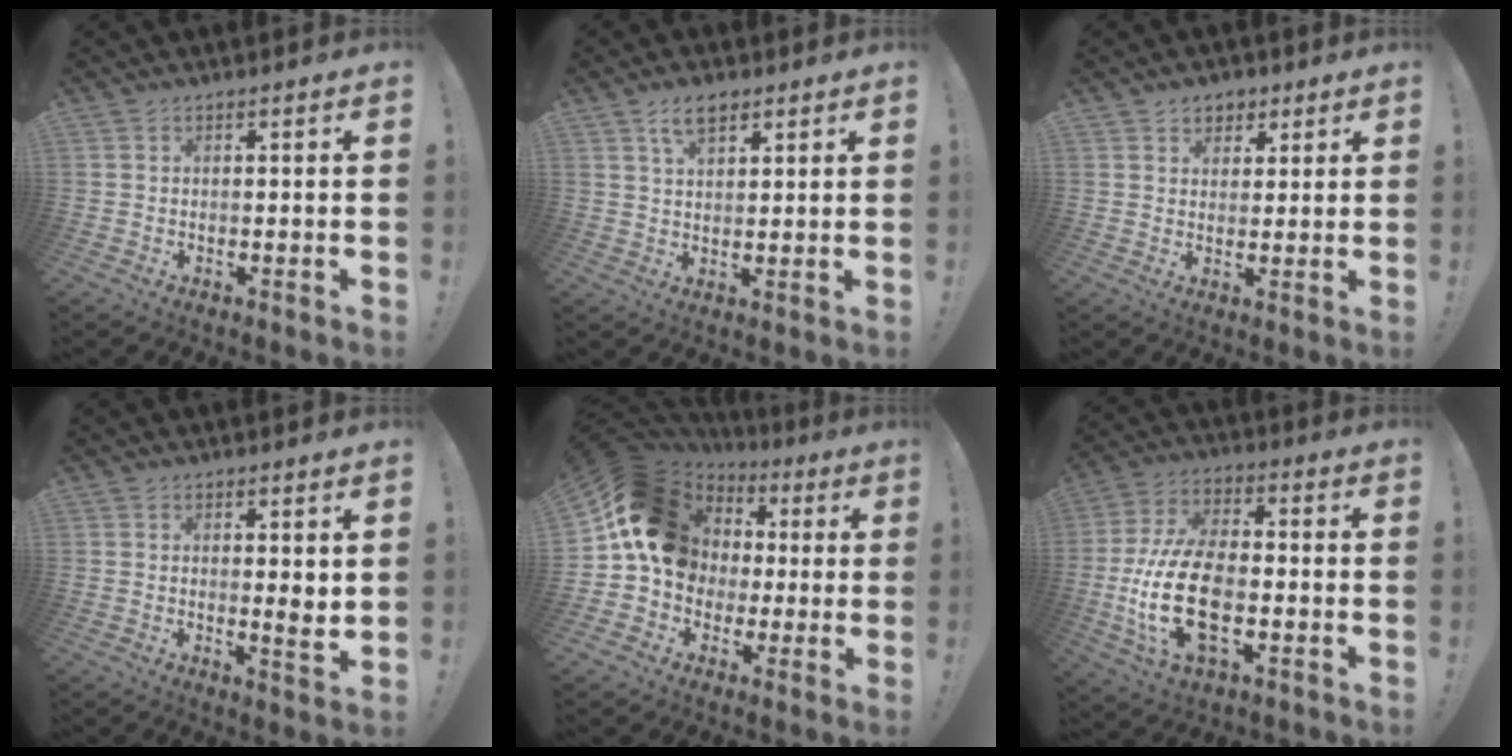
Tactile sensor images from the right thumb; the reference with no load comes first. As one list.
[{"total": 6.1, "force": [3.6, 3.1, 3.8], "torque": [-0.064, -0.007, 0.065]}, {"total": 4.6, "force": [2.5, 3.8, 0.9], "torque": [-0.005, -0.012, 0.045]}, {"total": 3.3, "force": [1.2, 0.4, 3.0], "torque": [-0.027, -0.019, 0.014]}, {"total": 17.6, "force": [2.4, 14.9, 9.1], "torque": [-0.140, 0.008, 0.064]}, {"total": 20.0, "force": [-4.5, 11.5, 15.8], "torque": [-0.311, 0.011, -0.071]}]